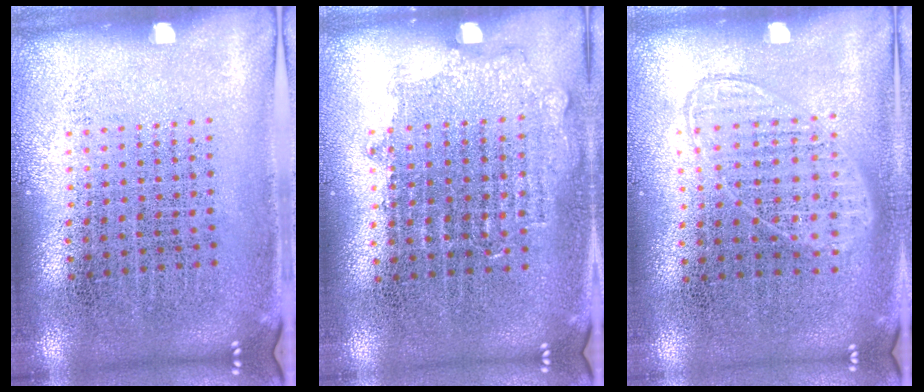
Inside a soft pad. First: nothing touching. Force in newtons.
{"total": 0.8, "press": 0.7, "slide": 0.4}
{"total": 0.9, "press": 0.8, "slide": 0.3}